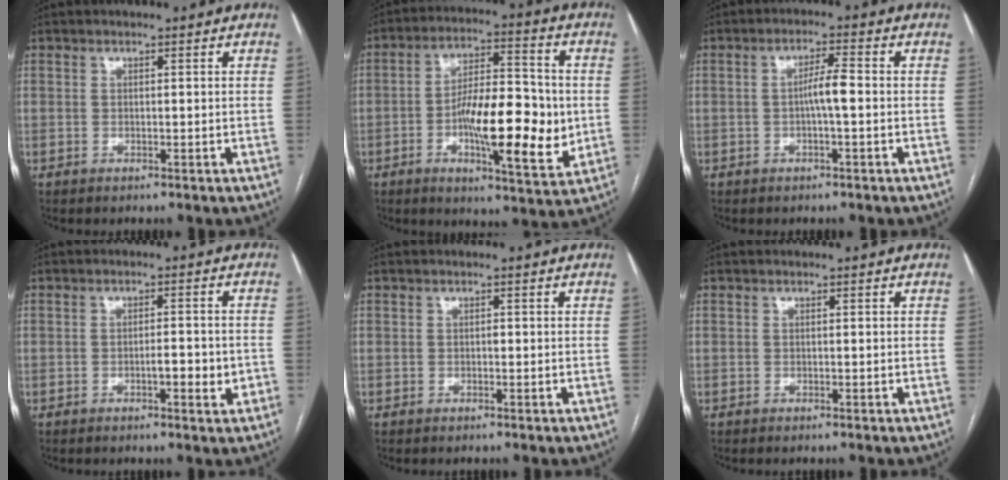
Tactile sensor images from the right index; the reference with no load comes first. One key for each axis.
{"total": 15.7, "fx": -2.5, "fy": 4.5, "fz": 14.9, "tx": -0.240, "ty": 0.005, "tz": -0.041}
{"total": 3.8, "fx": -0.6, "fy": 0.3, "fz": 3.8, "tx": -0.066, "ty": 0.006, "tz": -0.010}
{"total": 3.9, "fx": -1.4, "fy": 1.0, "fz": 3.5, "tx": -0.052, "ty": 0.003, "tz": -0.018}
{"total": 0.6, "fx": -0.3, "fy": 0.3, "fz": 0.4, "tx": -0.005, "ty": 0.002, "tz": -0.007}
{"total": 0.0}